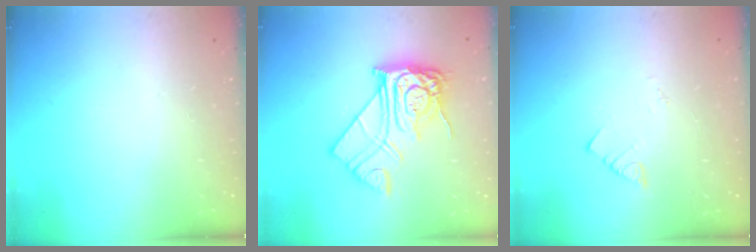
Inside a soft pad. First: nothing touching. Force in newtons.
{"total": 16.2, "press": 16.1, "slide": 1.3}
{"total": 1.9, "press": 1.9, "slide": 0.1}